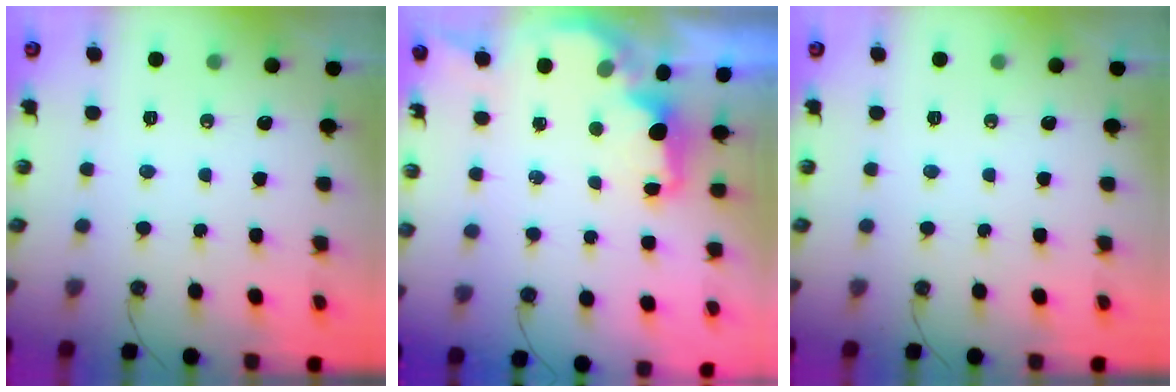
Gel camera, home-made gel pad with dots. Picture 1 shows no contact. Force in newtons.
{"total": 1.6, "press": 1.5, "slide": 0.5}
{"total": 0.0}